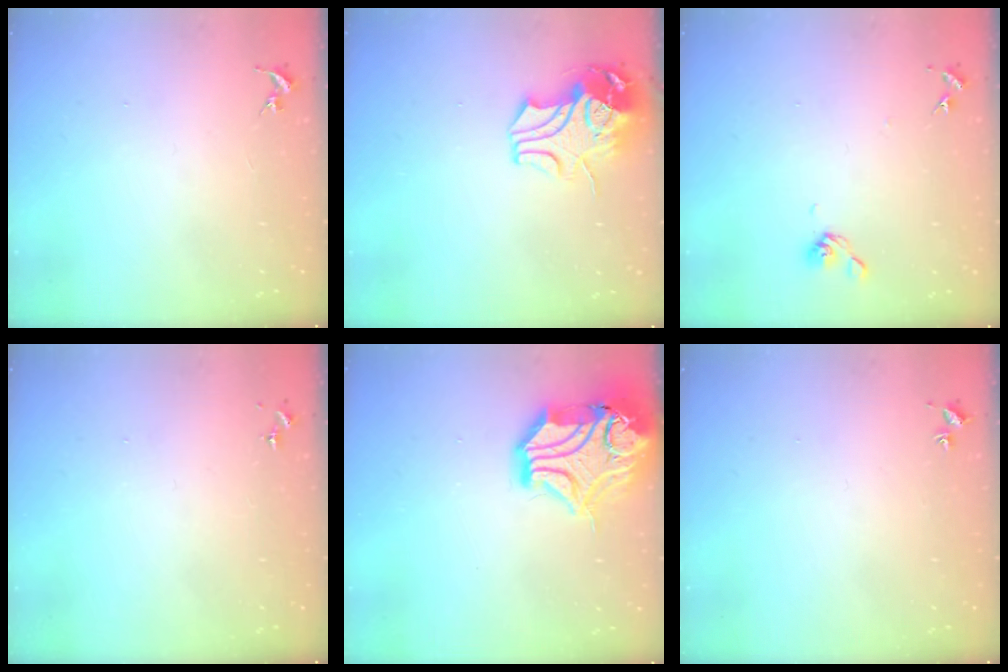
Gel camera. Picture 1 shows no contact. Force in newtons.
{"total": 11.6, "press": 11.5, "slide": 1.5}
{"total": 4.8, "press": 4.7, "slide": 0.8}
{"total": 0.0}
{"total": 21.7, "press": 21.5, "slide": 2.9}
{"total": 1.7, "press": 1.7, "slide": 0.2}